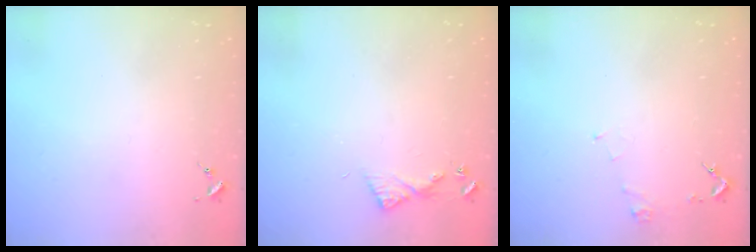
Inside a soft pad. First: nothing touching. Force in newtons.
{"total": 6.1, "press": 6.1, "slide": 0.6}
{"total": 3.7, "press": 3.7, "slide": 0.5}